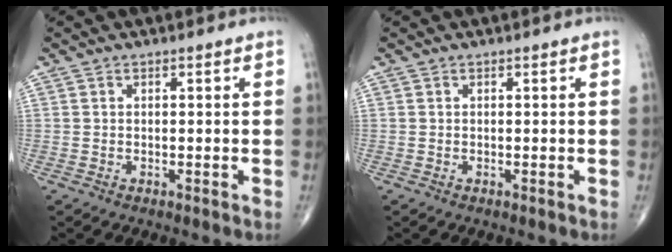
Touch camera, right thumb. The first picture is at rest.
{"total": 0.0}